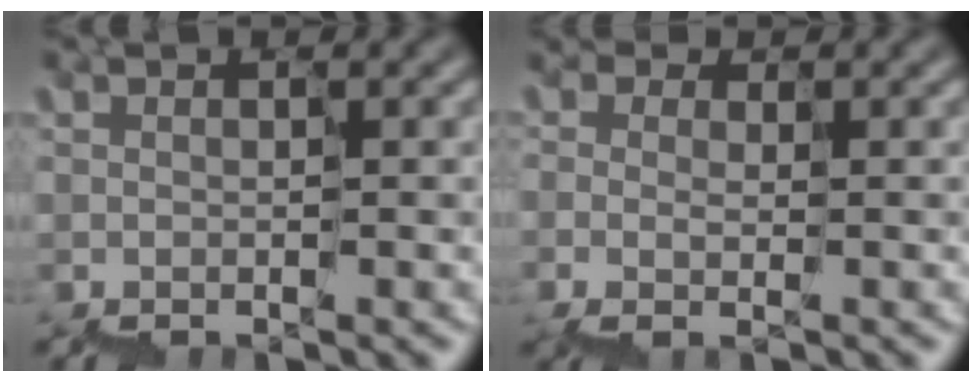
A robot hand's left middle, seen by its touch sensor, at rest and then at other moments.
{"total": 0.7, "force": [-0.3, 0.4, 0.4], "torque": [-0.009, -0.001, -0.004]}